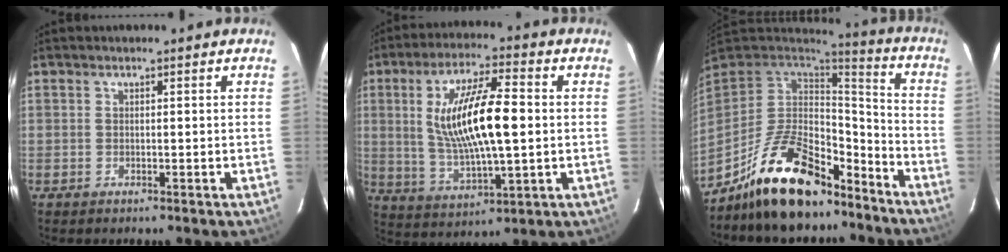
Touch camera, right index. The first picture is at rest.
{"total": 16.1, "force": [1.2, 4.4, 15.4], "torque": [-0.290, 0.001, 0.032]}
{"total": 20.9, "force": [-14.5, 8.9, 12.0], "torque": [-0.236, 0.008, -0.232]}